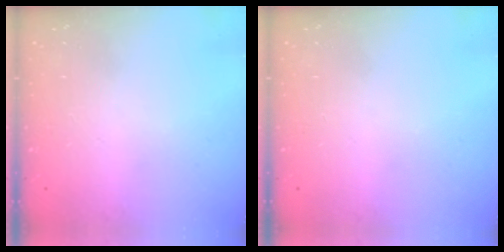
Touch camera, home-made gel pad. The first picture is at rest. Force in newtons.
{"total": 0.0}